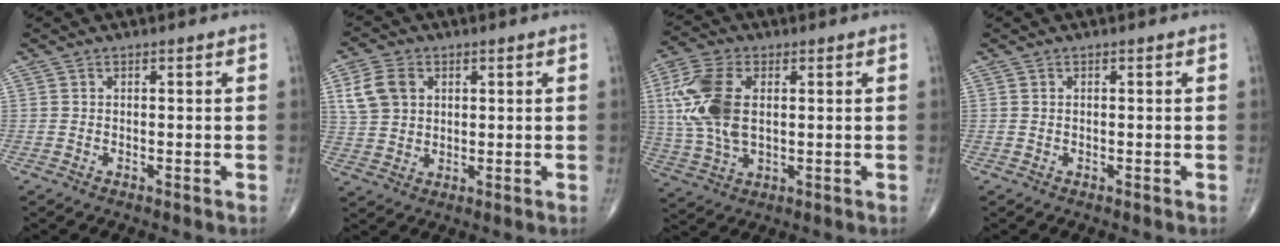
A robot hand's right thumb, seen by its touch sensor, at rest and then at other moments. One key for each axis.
{"total": 7.6, "fx": 2.5, "fy": 5.7, "fz": 4.3, "tx": -0.077, "ty": -0.001, "tz": 0.049}
{"total": 13.5, "fx": 2.2, "fy": 7.6, "fz": 10.9, "tx": -0.248, "ty": 0.001, "tz": 0.044}
{"total": 0.0}